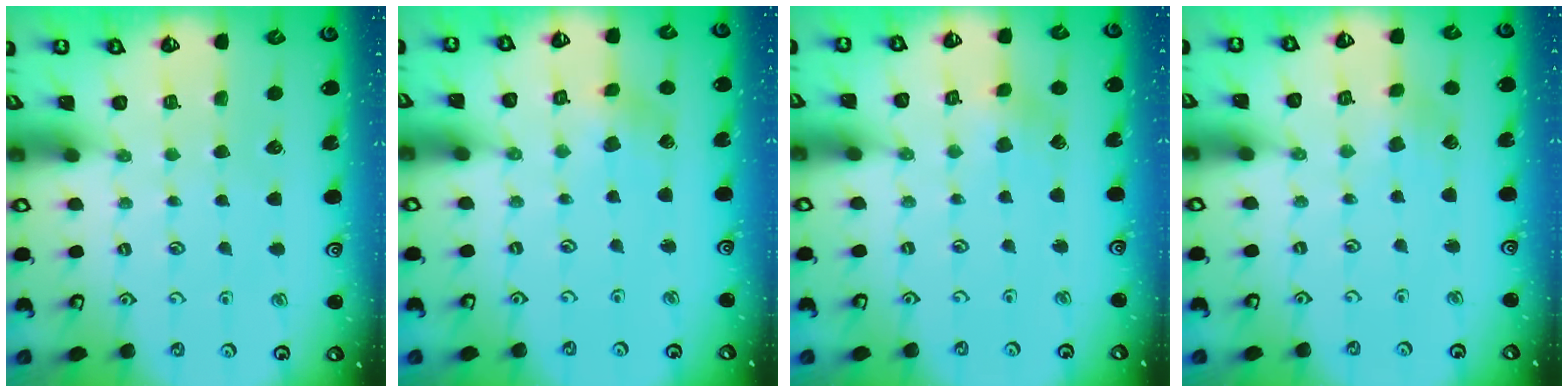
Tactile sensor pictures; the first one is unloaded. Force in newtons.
{"total": 1.7, "press": 1.7, "slide": 0.3}
{"total": 1.9, "press": 1.9, "slide": 0.2}
{"total": 1.4, "press": 1.4, "slide": 0.2}